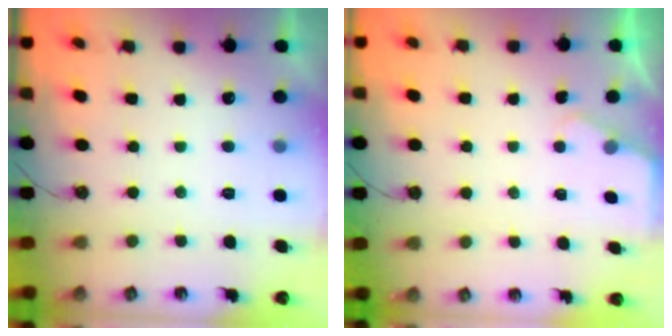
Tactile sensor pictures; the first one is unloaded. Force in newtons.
{"total": 1.7, "press": 1.6, "slide": 0.2}